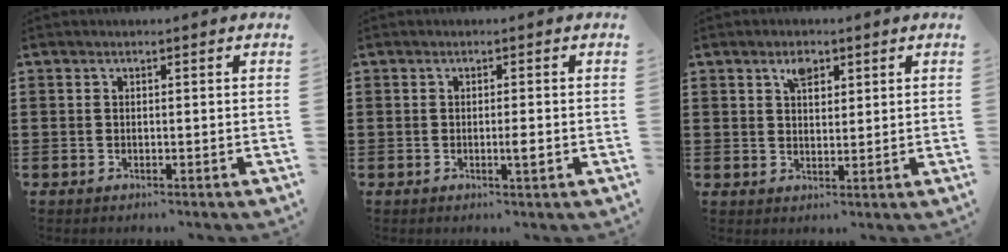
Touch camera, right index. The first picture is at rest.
{"total": 1.7, "force": [-0.5, 0.2, 1.6], "torque": [-0.028, -0.002, -0.009]}
{"total": 3.1, "force": [1.9, 1.5, 1.9], "torque": [-0.035, 0.001, 0.032]}